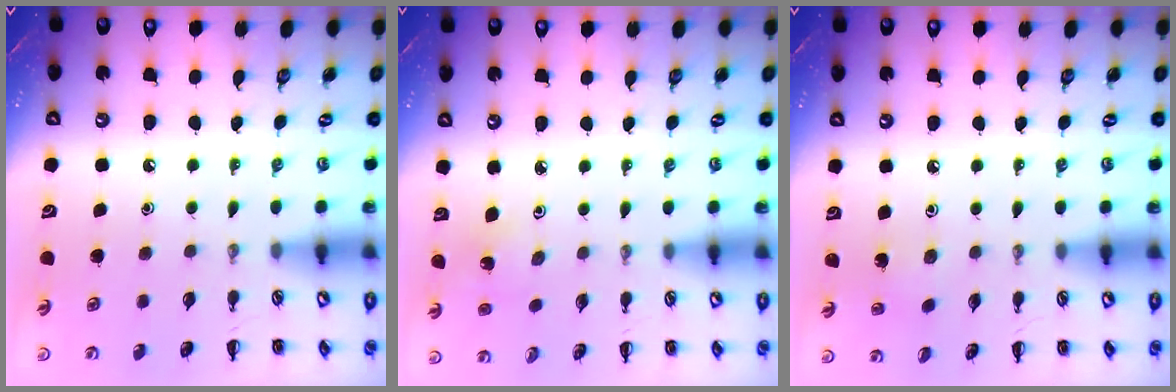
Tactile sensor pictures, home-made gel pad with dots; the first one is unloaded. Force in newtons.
{"total": 3.0, "press": 2.9, "slide": 0.9}
{"total": 2.4, "press": 2.3, "slide": 0.6}